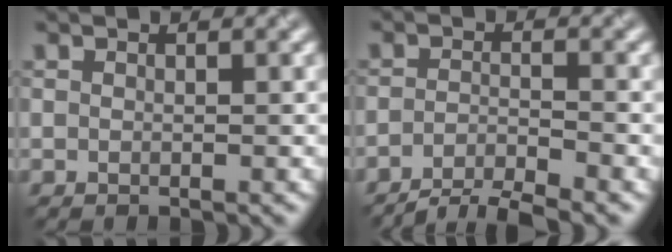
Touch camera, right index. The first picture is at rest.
{"total": 3.9, "force": [-3.3, 0.7, 2.0], "torque": [-0.028, -0.002, -0.069]}